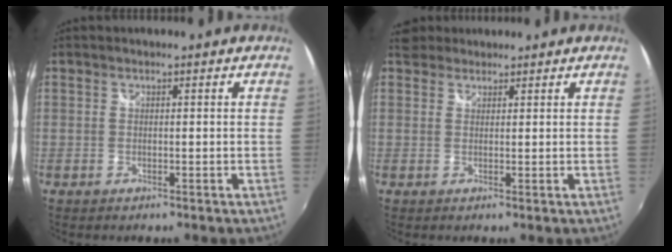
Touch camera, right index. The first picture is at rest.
{"total": 2.7, "force": [2.0, 1.8, 0.4], "torque": [-0.002, 0.013, 0.031]}